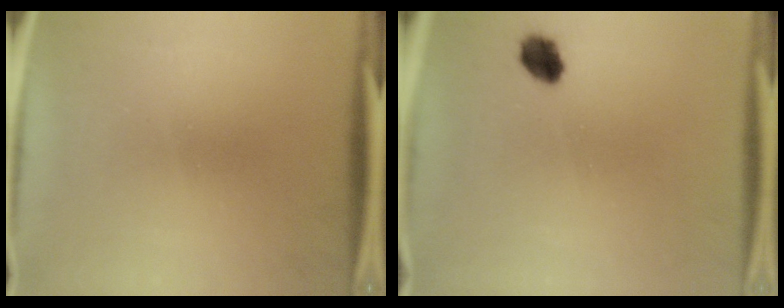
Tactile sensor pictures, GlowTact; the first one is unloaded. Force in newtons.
{"total": 4.6}